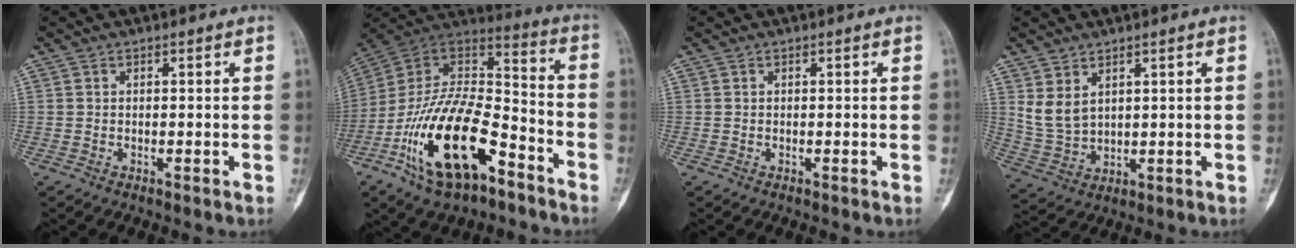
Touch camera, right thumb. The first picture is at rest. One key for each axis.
{"total": 24.0, "fx": -11.8, "fy": 11.1, "fz": 17.8, "tx": -0.347, "ty": 0.069, "tz": -0.209}
{"total": 0.0}
{"total": 5.8, "fx": 2.8, "fy": 3.4, "fz": 3.7, "tx": -0.068, "ty": -0.016, "tz": 0.071}